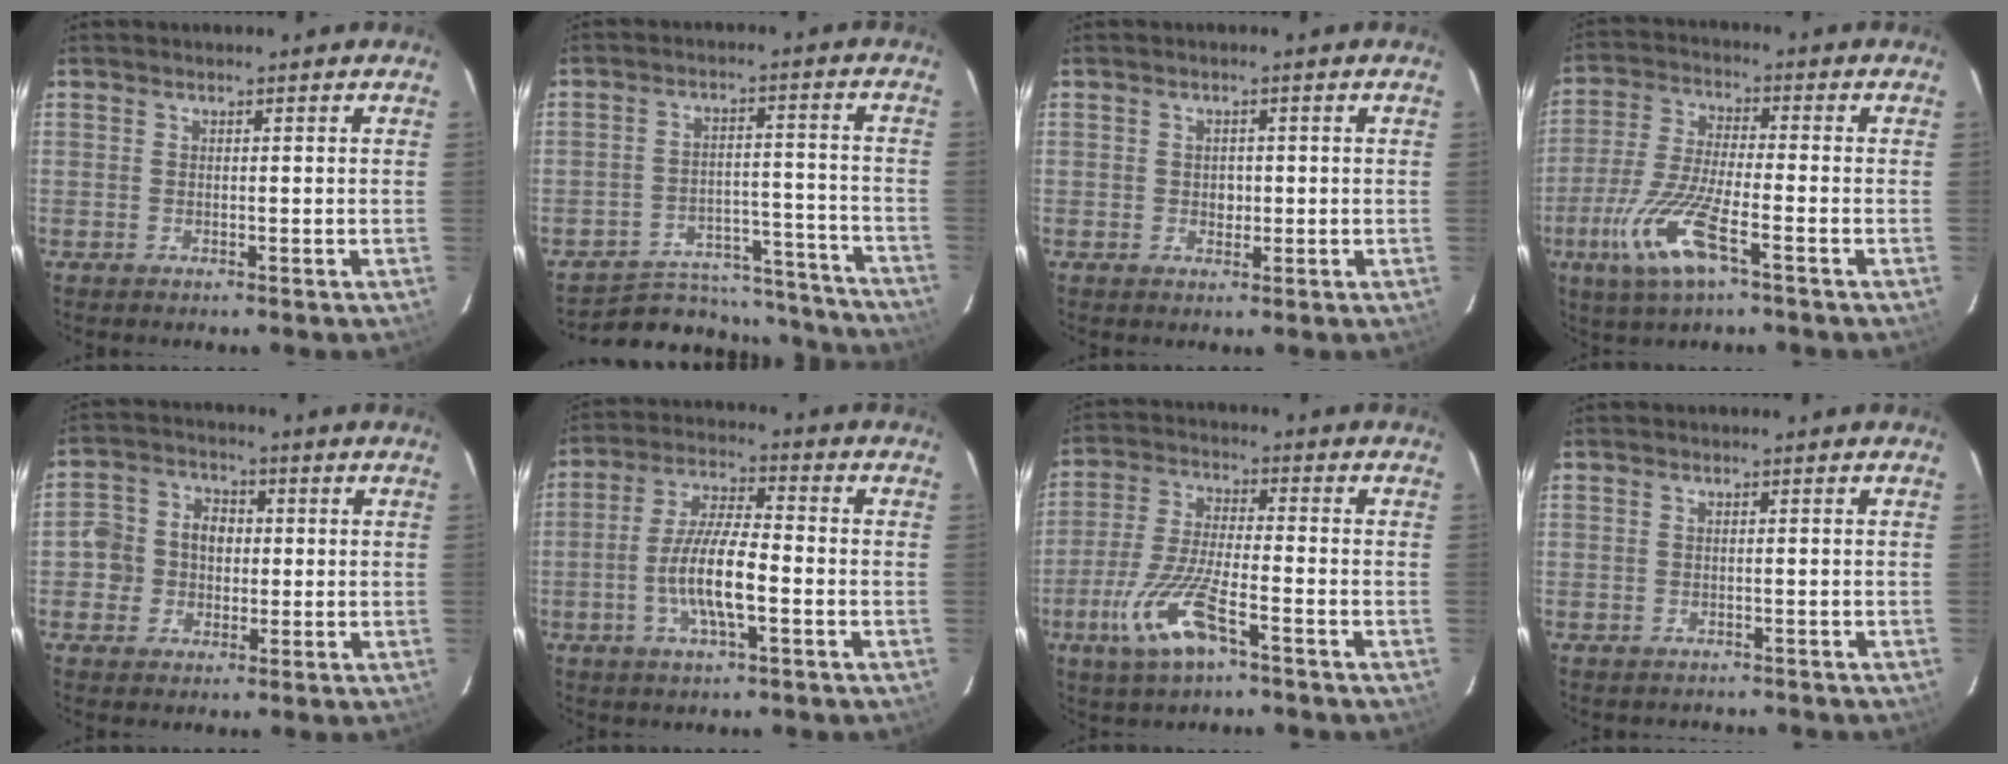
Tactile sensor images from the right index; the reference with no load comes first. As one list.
[{"total": 19.3, "force": [-17.6, 6.9, 4.2], "torque": [-0.082, 0.047, -0.220]}, {"total": 1.8, "force": [-0.2, 1.6, 0.7], "torque": [-0.010, 0.003, -0.003]}, {"total": 12.1, "force": [-5.9, 2.8, 10.2], "torque": [-0.223, -0.014, -0.117]}, {"total": 7.1, "force": [-0.7, 6.6, 2.6], "torque": [-0.052, 0.023, -0.015]}, {"total": 9.9, "force": [-3.0, 2.2, 9.1], "torque": [-0.183, 0.001, -0.058]}, {"total": 11.5, "force": [-5.9, 2.9, 9.4], "torque": [-0.205, -0.011, -0.115]}, {"total": 1.3, "force": [-1.0, 0.9, 0.1], "torque": [0.001, 0.008, -0.007]}]